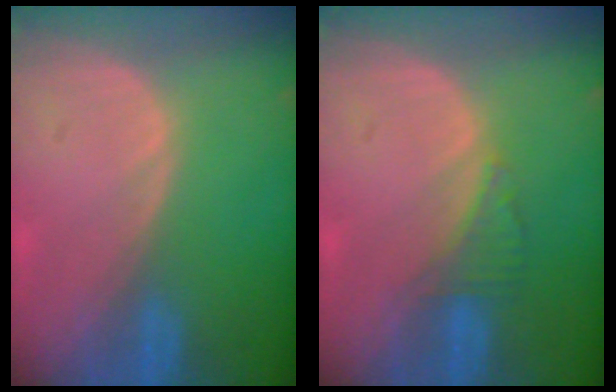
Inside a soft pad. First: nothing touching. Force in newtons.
{"total": 2.5, "press": 2.5, "slide": 0.2}